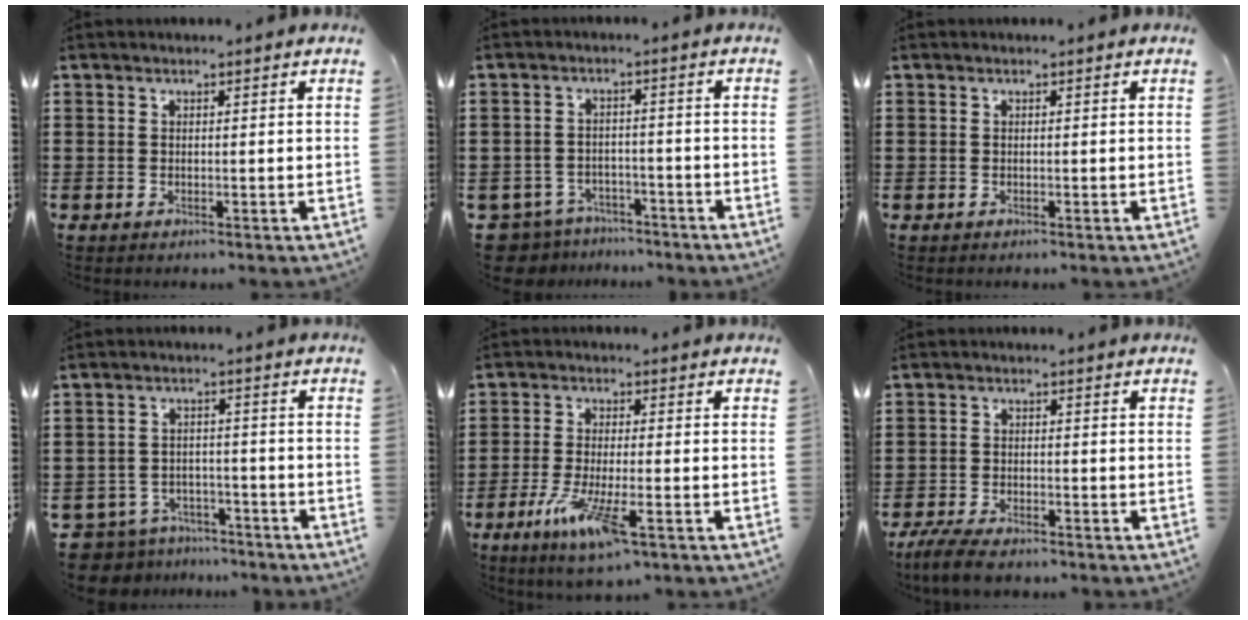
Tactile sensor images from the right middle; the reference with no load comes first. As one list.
[{"total": 4.3, "force": [-4.2, 1.0, 0.2], "torque": [-0.033, -0.005, -0.093]}, {"total": 0.0}, {"total": 5.2, "force": [-5.1, 1.1, 0.3], "torque": [-0.039, -0.001, -0.113]}, {"total": 7.6, "force": [-3.7, 1.5, 6.5], "torque": [-0.134, -0.013, -0.065]}, {"total": 4.2, "force": [-3.9, 0.6, 1.6], "torque": [-0.049, -0.009, -0.081]}]